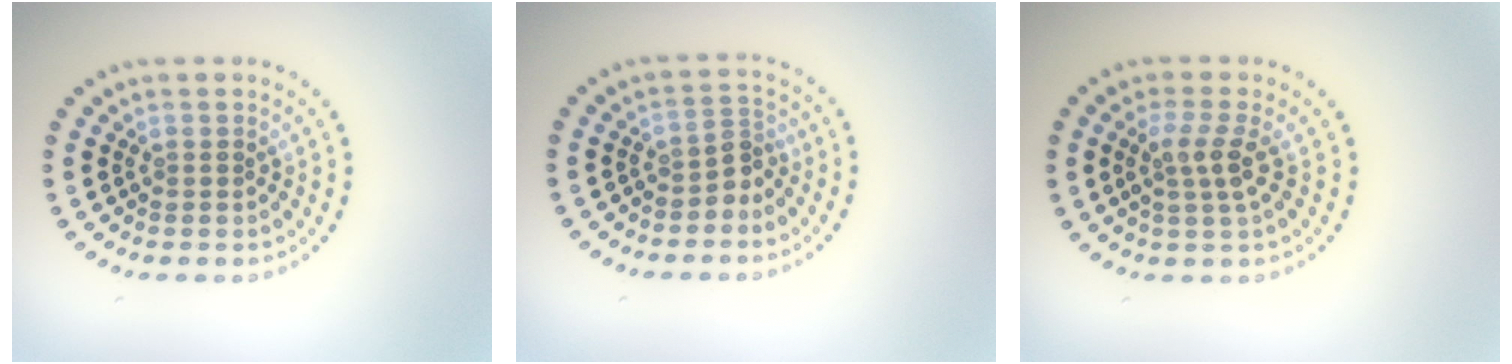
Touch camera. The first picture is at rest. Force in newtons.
{"total": 2.1, "press": 1.5, "slide": 1.4}
{"total": 2.5, "press": 2.1, "slide": 1.4}